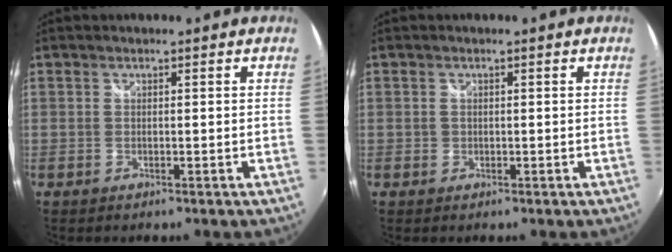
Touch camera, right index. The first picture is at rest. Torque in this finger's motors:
{"motor_torque": [-0.17, 0.12, 0.03, 0.00]}